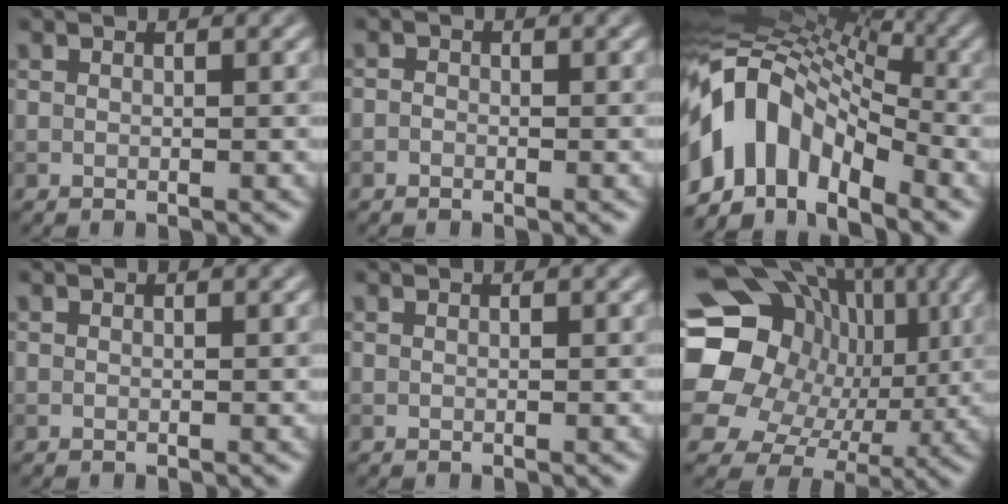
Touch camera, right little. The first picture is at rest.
{"total": 0.7, "force": [-0.4, 0.5, 0.2], "torque": [0.000, -0.004, -0.012]}
{"total": 12.0, "force": [-4.2, 7.4, 8.4], "torque": [-0.148, 0.017, -0.090]}
{"total": 0.0}
{"total": 0.0}
{"total": 19.9, "force": [3.4, 17.5, 8.9], "torque": [-0.201, 0.033, 0.036]}